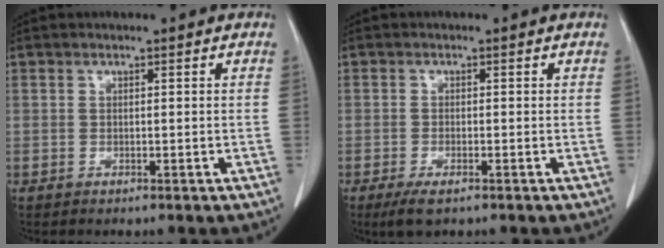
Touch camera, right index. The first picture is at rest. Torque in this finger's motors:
{"motor_torque": [0.33, -0.25, 0.12, 0.05]}